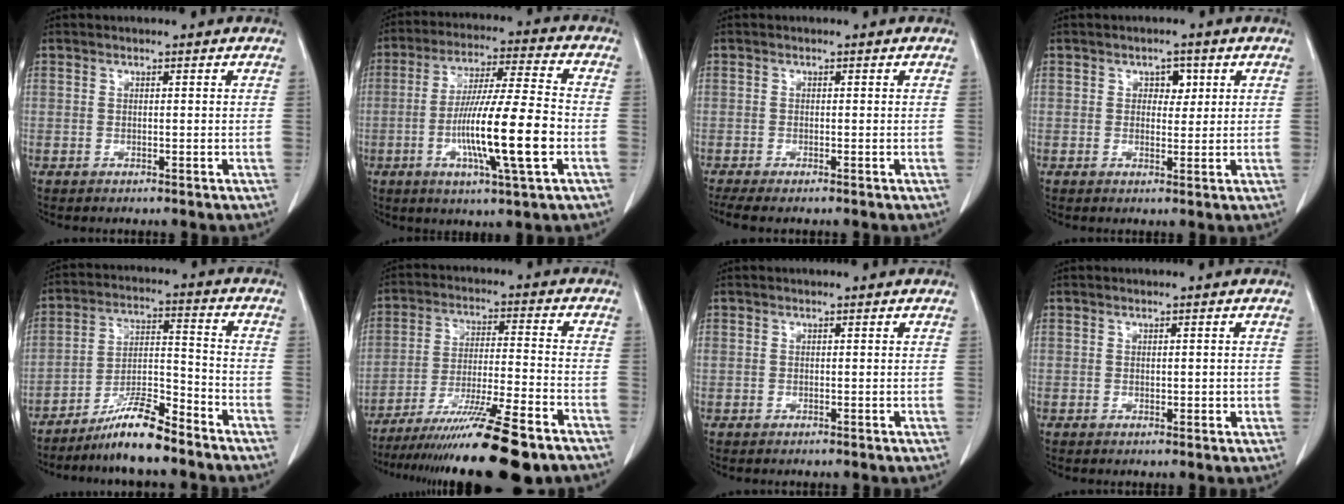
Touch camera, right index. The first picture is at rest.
{"total": 14.9, "force": [-3.8, 0.4, 14.4], "torque": [-0.264, -0.009, -0.069]}
{"total": 3.6, "force": [-3.0, 0.3, 2.0], "torque": [-0.029, -0.009, -0.047]}
{"total": 2.5, "force": [0.9, 1.7, 1.6], "torque": [-0.017, 0.003, 0.013]}
{"total": 9.3, "force": [-7.6, 0.8, 5.2], "torque": [-0.098, -0.003, -0.137]}
{"total": 18.9, "force": [-14.7, 0.2, 11.8], "torque": [-0.175, -0.032, -0.237]}
{"total": 0.0}
{"total": 1.4, "force": [0.0, 0.7, 1.2], "torque": [-0.017, -0.002, 0.004]}